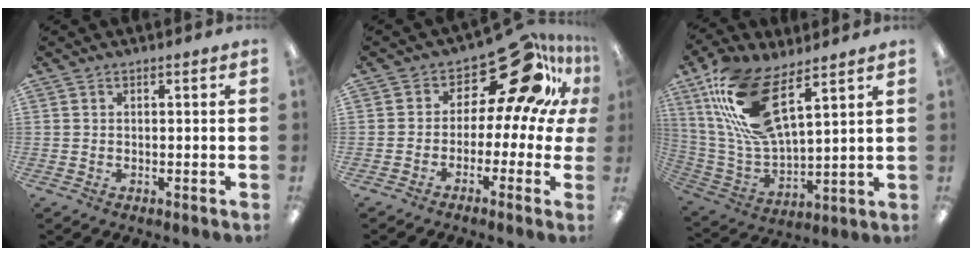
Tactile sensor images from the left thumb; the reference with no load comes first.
{"total": 17.8, "force": [10.9, 8.0, 11.5], "torque": [-0.170, -0.079, 0.182]}
{"total": 19.4, "force": [10.9, 7.7, 14.1], "torque": [-0.306, -0.036, 0.194]}